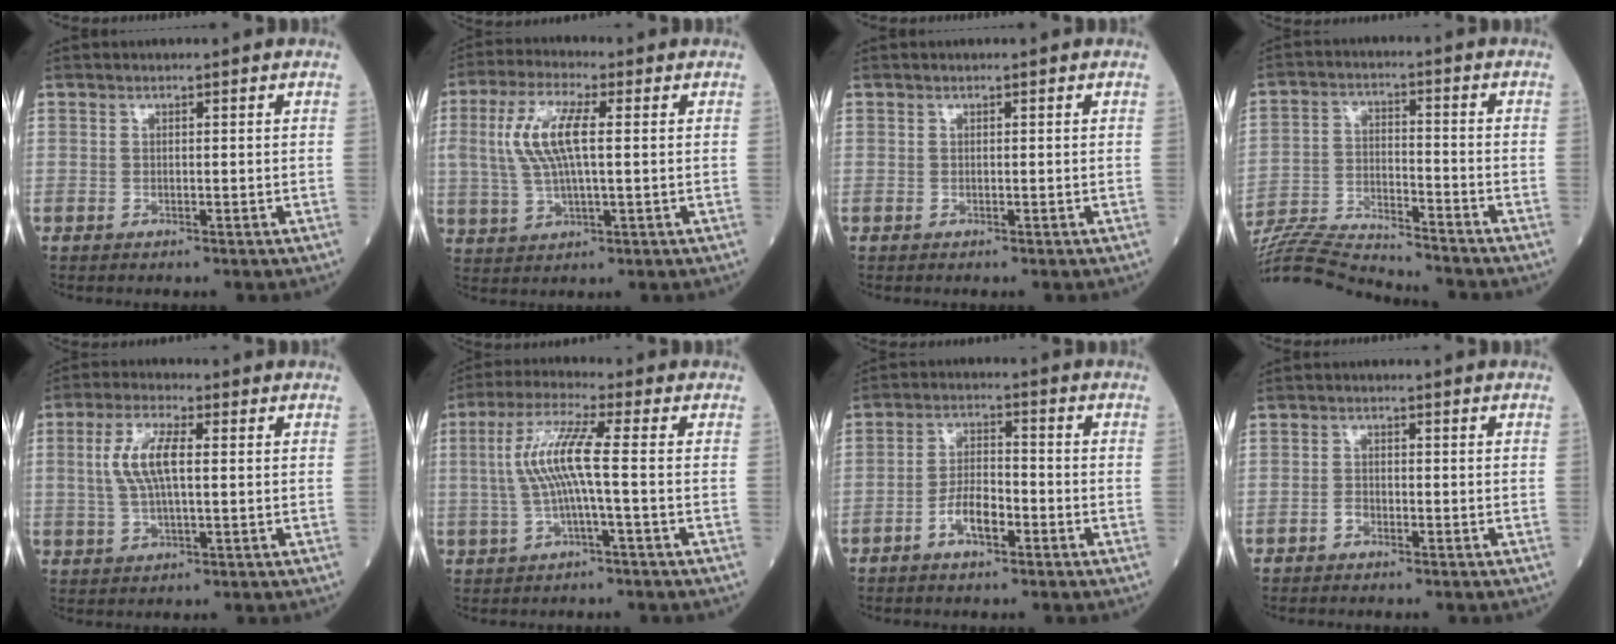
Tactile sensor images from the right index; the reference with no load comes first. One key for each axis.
{"total": 9.3, "fx": 1.5, "fy": 2.4, "fz": 8.9, "tx": -0.199, "ty": 0.011, "tz": 0.031}
{"total": 0.0}
{"total": 15.6, "fx": -15.1, "fy": -0.2, "fz": 3.8, "tx": -0.073, "ty": 0.000, "tz": -0.259}
{"total": 7.3, "fx": 1.0, "fy": 2.1, "fz": 7.0, "tx": -0.153, "ty": 0.009, "tz": 0.021}
{"total": 8.0, "fx": -0.1, "fy": 0.3, "fz": 8.0, "tx": -0.168, "ty": 0.020, "tz": -0.006}
{"total": 5.6, "fx": -2.8, "fy": 2.1, "fz": 4.4, "tx": -0.084, "ty": 0.010, "tz": -0.052}
{"total": 1.4, "fx": -1.0, "fy": 0.8, "fz": 0.6, "tx": -0.007, "ty": 0.005, "tz": -0.019}